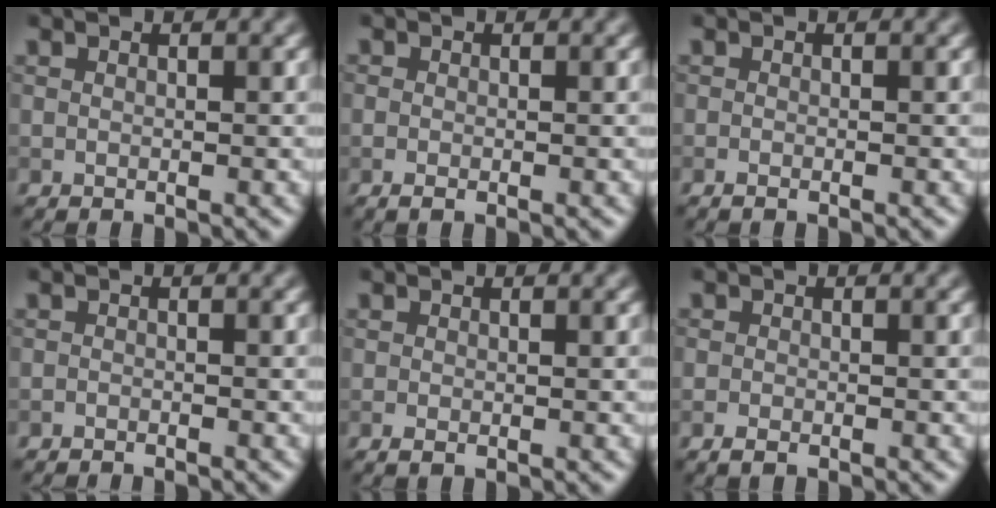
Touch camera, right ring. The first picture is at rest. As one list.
[{"total": 0.8, "force": [-0.3, 0.3, 0.7], "torque": [-0.014, -0.004, -0.005]}, {"total": 0.6, "force": [-0.4, 0.1, 0.5], "torque": [-0.006, -0.003, -0.006]}, {"total": 1.0, "force": [-1.0, 0.1, 0.1], "torque": [0.000, -0.004, -0.019]}, {"total": 0.8, "force": [-0.3, 0.2, 0.8], "torque": [-0.012, -0.004, -0.004]}, {"total": 1.1, "force": [-0.7, 0.3, 0.7], "torque": [-0.014, -0.002, -0.014]}]